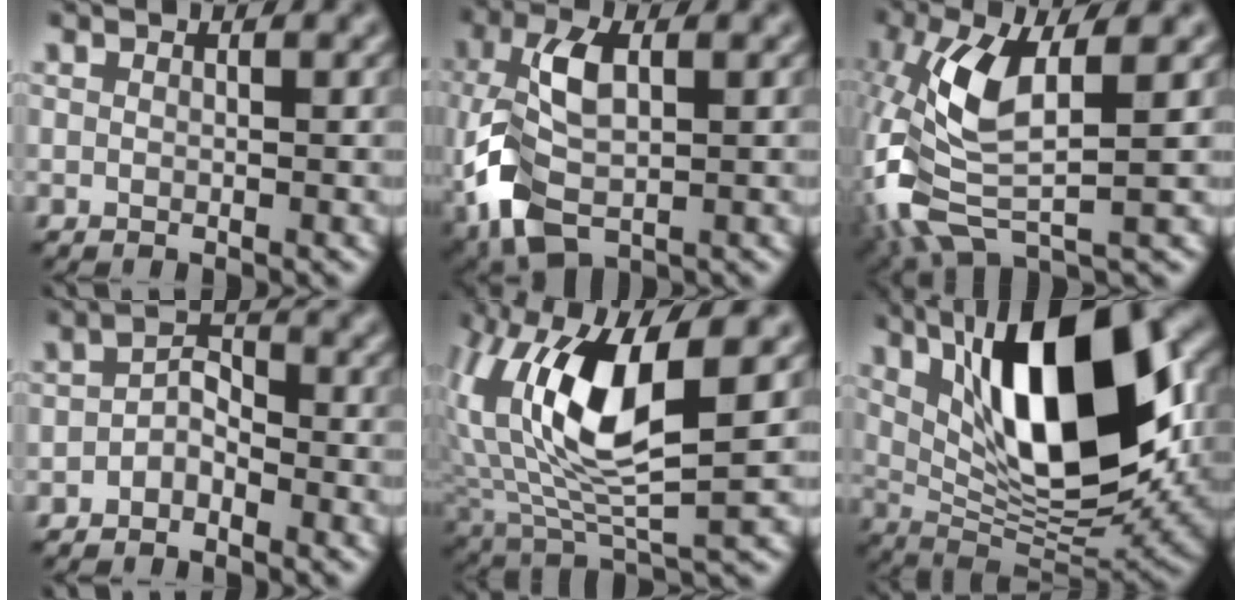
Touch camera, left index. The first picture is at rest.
{"total": 7.2, "force": [-2.1, 3.8, 5.8], "torque": [-0.142, -0.003, -0.045]}
{"total": 9.0, "force": [-0.4, 3.5, 8.3], "torque": [-0.198, -0.004, -0.017]}
{"total": 2.1, "force": [-1.5, 1.1, 1.0], "torque": [-0.023, 0.007, -0.030]}
{"total": 11.0, "force": [2.4, 4.0, 10.0], "torque": [-0.209, -0.009, 0.048]}
{"total": 14.1, "force": [4.3, 5.2, 12.4], "torque": [-0.191, 0.003, 0.068]}